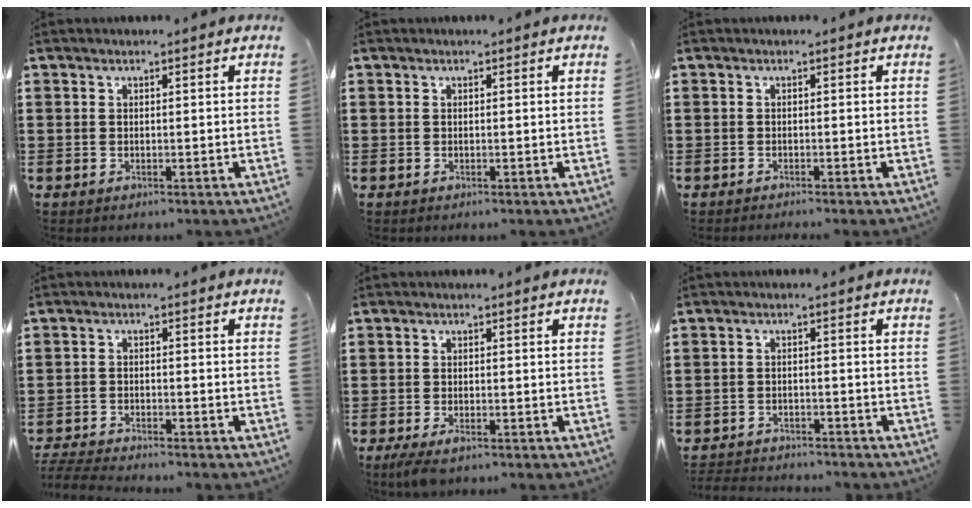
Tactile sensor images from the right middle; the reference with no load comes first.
{"total": 0.0}
{"total": 0.5, "force": [-0.5, 0.0, 0.0], "torque": [-0.001, -0.003, -0.010]}
{"total": 3.5, "force": [-3.4, 0.1, 0.7], "torque": [-0.026, -0.006, -0.074]}
{"total": 2.0, "force": [-1.3, 0.4, 1.5], "torque": [-0.034, -0.003, -0.027]}
{"total": 2.6, "force": [-2.5, 0.3, -0.2], "torque": [-0.004, -0.001, -0.056]}